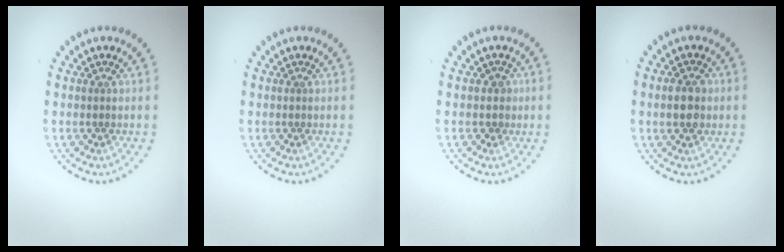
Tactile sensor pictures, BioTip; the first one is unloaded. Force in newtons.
{"total": 0.0}
{"total": 0.9, "press": 0.7, "slide": 0.6}
{"total": 3.0, "press": 3.0, "slide": 0.2}